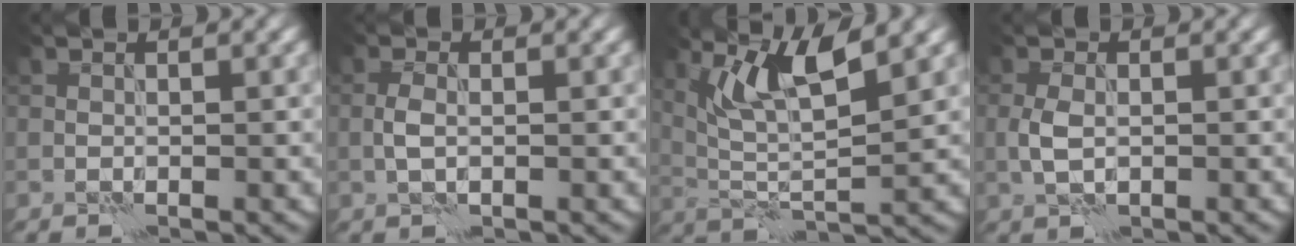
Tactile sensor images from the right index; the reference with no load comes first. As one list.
[{"total": 1.4, "force": [0.0, 0.6, 1.3], "torque": [-0.028, 0.002, -0.002]}, {"total": 6.3, "force": [3.9, 1.2, 4.8], "torque": [-0.085, -0.004, 0.076]}, {"total": 2.1, "force": [-0.3, 1.2, 1.7], "torque": [-0.042, -0.001, -0.003]}]